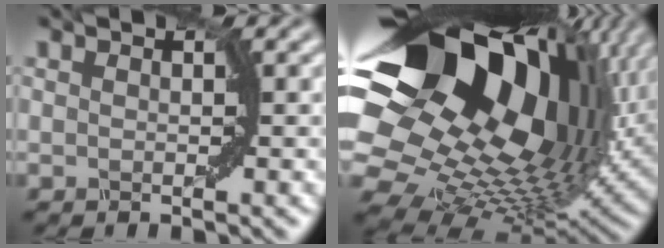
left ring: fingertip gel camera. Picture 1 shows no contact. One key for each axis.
{"total": 20.7, "fx": 7.2, "fy": 12.7, "fz": 14.6, "tx": -0.293, "ty": 0.018, "tz": 0.135}